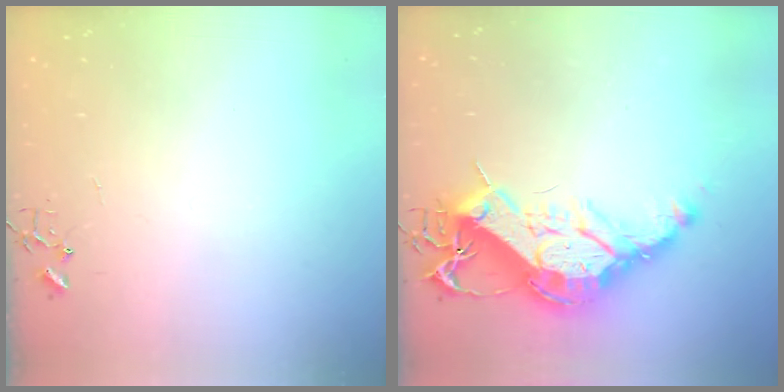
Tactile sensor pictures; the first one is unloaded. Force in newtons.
{"total": 21.9, "press": 21.8, "slide": 2.0}